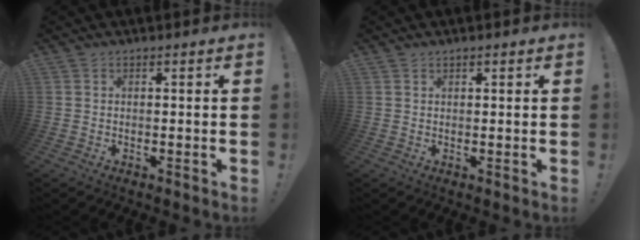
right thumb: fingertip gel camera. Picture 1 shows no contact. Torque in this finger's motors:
{"motor_torque": [0.09, 0.15, -0.11, 0.01, 0.06]}